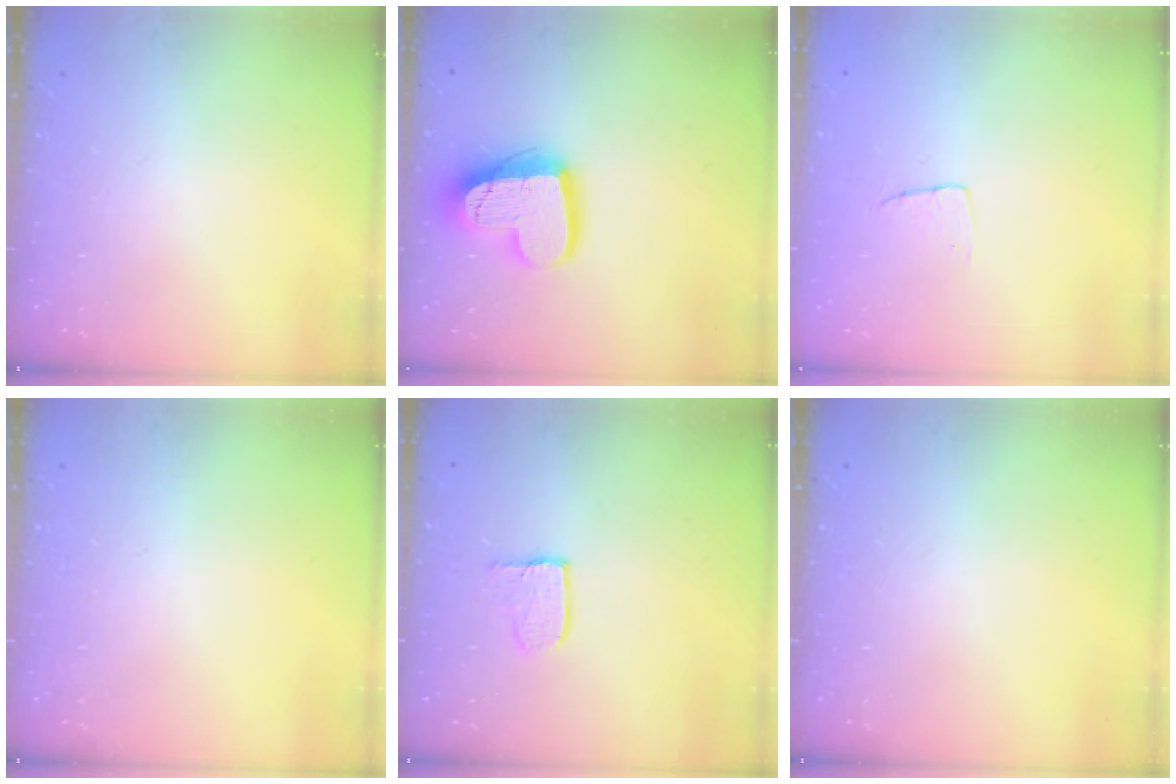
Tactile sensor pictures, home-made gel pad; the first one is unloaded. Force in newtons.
{"total": 16.3, "press": 16.3, "slide": 1.3}
{"total": 2.9, "press": 2.9, "slide": 0.1}
{"total": 0.0}
{"total": 3.4, "press": 3.4, "slide": 0.3}
{"total": 0.0}